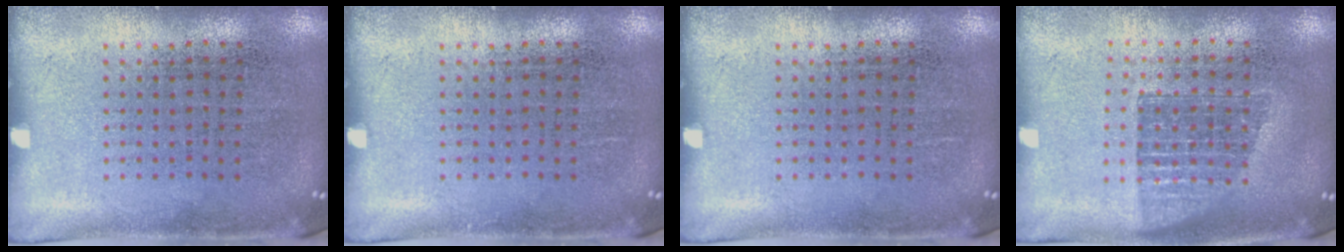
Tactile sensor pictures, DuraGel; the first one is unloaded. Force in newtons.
{"total": 0.0}
{"total": 0.0}
{"total": 1.4, "press": 1.2, "slide": 0.7}